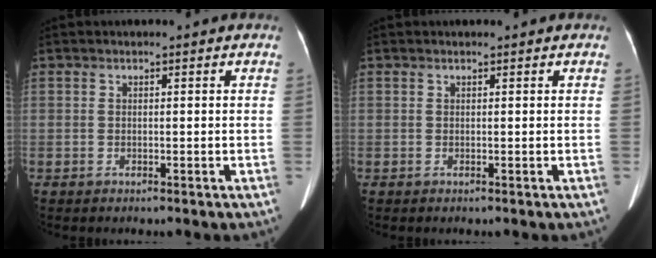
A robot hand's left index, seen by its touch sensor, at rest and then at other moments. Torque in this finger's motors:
{"motor_torque": [-0.02, 0.04, 0.00, 0.00]}